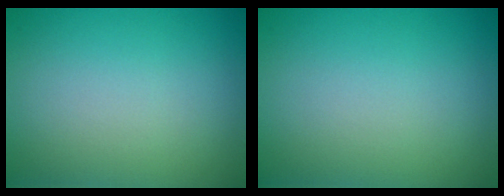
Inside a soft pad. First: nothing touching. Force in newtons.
{"total": 0.0}